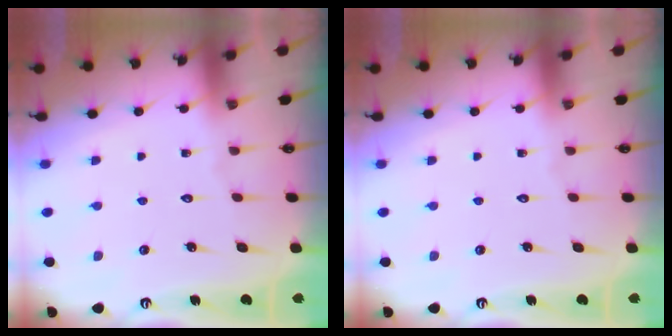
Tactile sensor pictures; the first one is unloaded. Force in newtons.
{"total": 0.0}